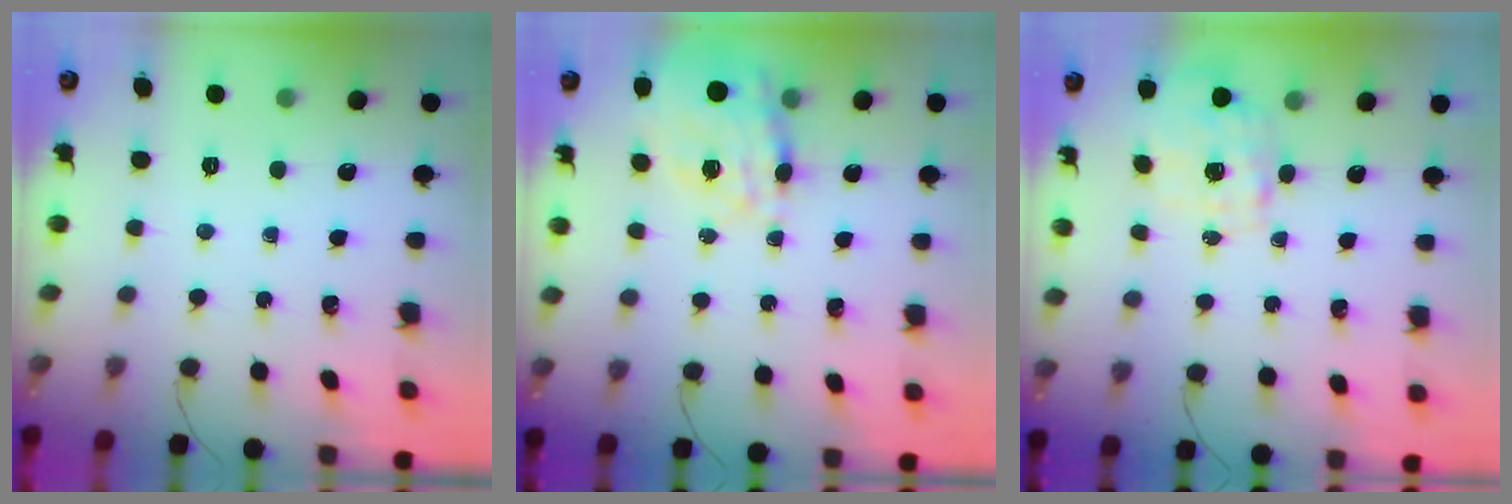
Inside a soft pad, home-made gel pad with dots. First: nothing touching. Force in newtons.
{"total": 18.1, "press": 17.7, "slide": 4.1}
{"total": 1.6, "press": 1.5, "slide": 0.5}